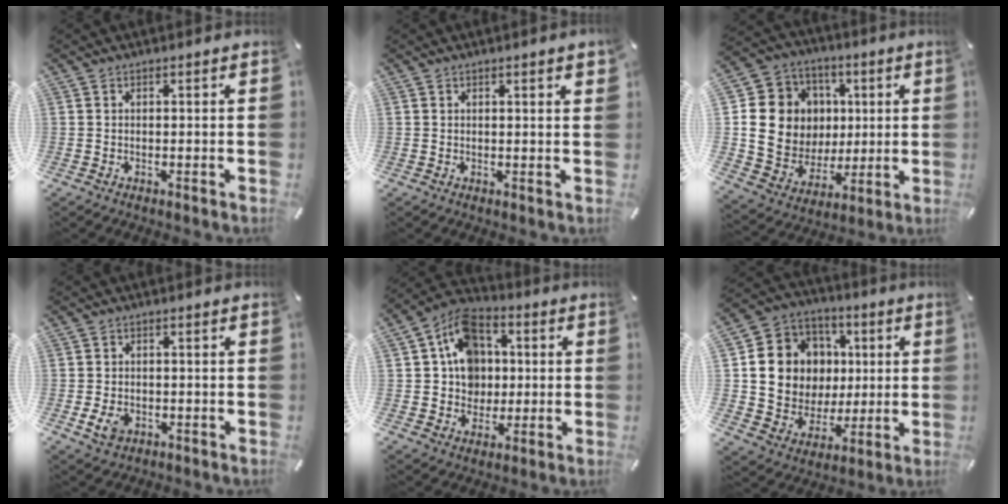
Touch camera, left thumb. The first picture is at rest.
{"total": 1.3, "force": [0.8, 0.1, 1.1], "torque": [-0.021, 0.001, 0.013]}
{"total": 15.0, "force": [1.6, 14.3, 4.2], "torque": [-0.075, -0.004, 0.054]}
{"total": 3.9, "force": [-1.2, 2.8, 2.3], "torque": [-0.060, -0.002, -0.024]}
{"total": 11.5, "force": [1.9, 10.5, 4.5], "torque": [-0.092, -0.009, 0.037]}
{"total": 14.5, "force": [2.1, 13.6, 4.5], "torque": [-0.080, -0.003, 0.055]}